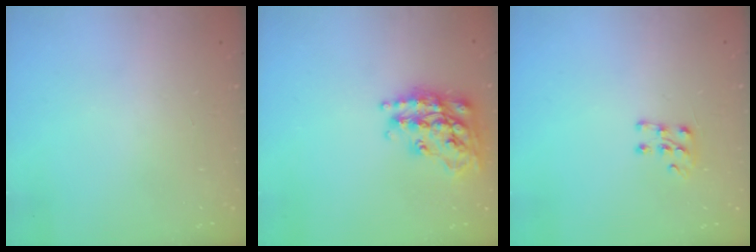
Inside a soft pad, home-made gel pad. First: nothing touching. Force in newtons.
{"total": 20.4, "press": 20.4, "slide": 1.4}
{"total": 6.3, "press": 6.1, "slide": 1.6}